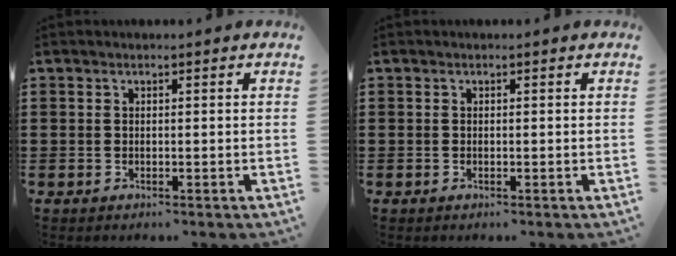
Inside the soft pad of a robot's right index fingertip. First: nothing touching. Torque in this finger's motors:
{"motor_torque": [-0.01, 0.01, 0.00, -0.01]}